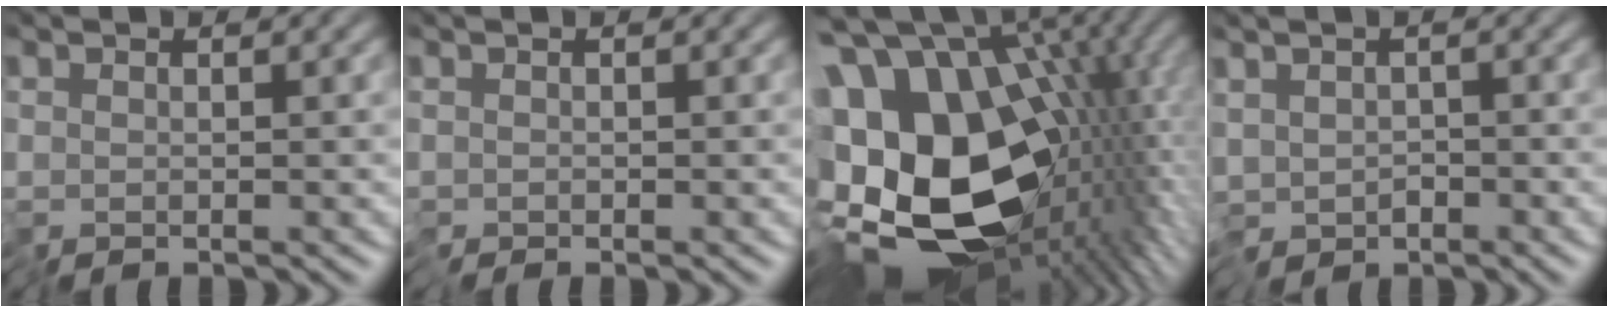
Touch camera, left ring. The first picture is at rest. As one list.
[{"total": 0.0}, {"total": 20.0, "force": [-0.6, 13.1, 15.1], "torque": [-0.277, -0.012, 0.013]}, {"total": 3.1, "force": [-1.5, 2.1, 1.8], "torque": [-0.038, -0.005, -0.035]}]